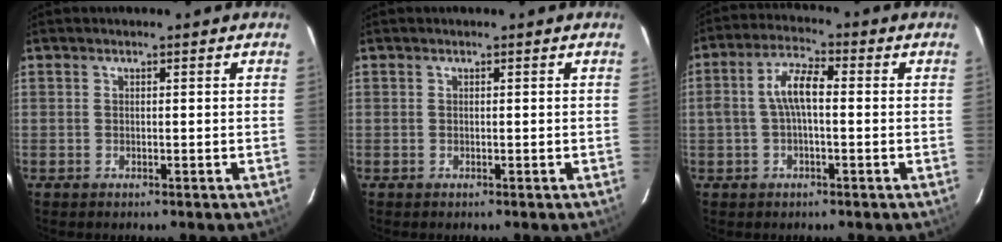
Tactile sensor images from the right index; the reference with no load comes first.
{"total": 0.0}
{"total": 6.2, "force": [-0.3, 2.2, 5.8], "torque": [-0.117, 0.018, -0.006]}